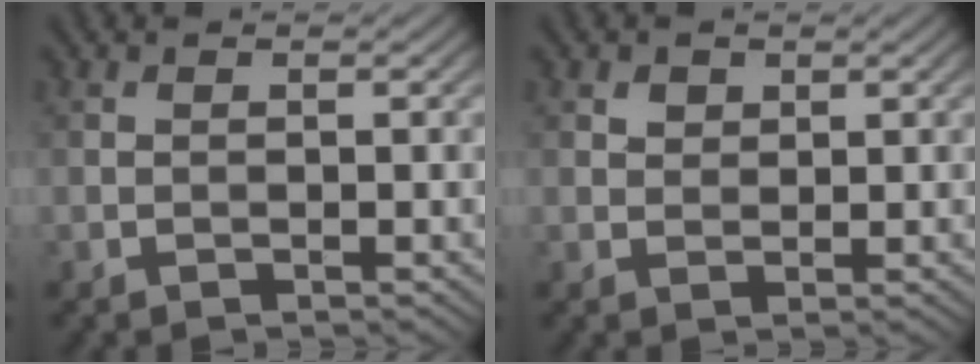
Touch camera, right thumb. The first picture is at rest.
{"total": 1.6, "force": [0.9, 1.1, 0.5], "torque": [-0.011, -0.002, 0.017]}